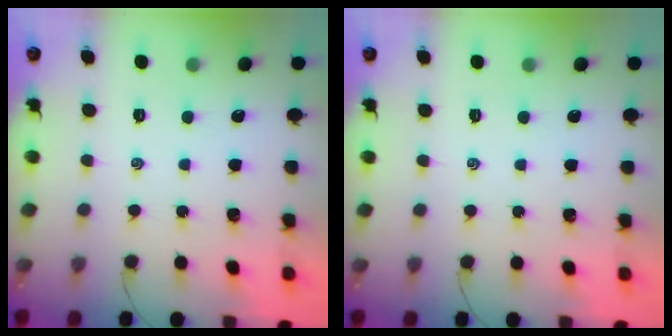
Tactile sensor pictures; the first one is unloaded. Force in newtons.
{"total": 1.1, "press": 0.9, "slide": 0.5}